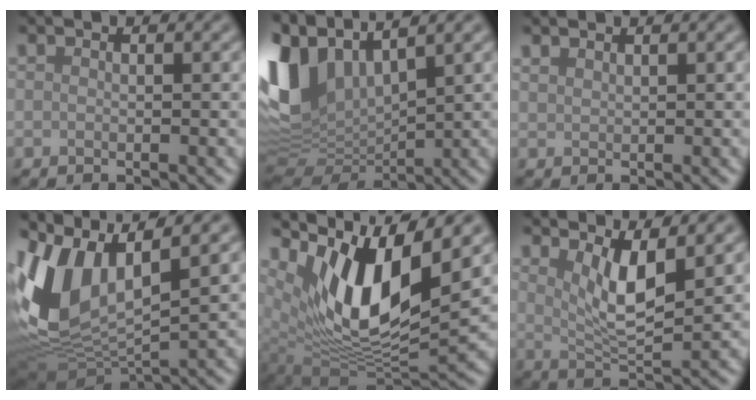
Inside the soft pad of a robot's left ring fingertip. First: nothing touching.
{"total": 11.0, "force": [4.0, 5.9, 8.4], "torque": [-0.216, 0.006, 0.073]}
{"total": 1.0, "force": [1.0, 0.1, 0.1], "torque": [-0.004, 0.001, 0.022]}
{"total": 10.3, "force": [2.8, 5.2, 8.4], "torque": [-0.201, 0.002, 0.052]}
{"total": 11.7, "force": [5.7, 4.2, 9.3], "torque": [-0.171, -0.006, 0.113]}
{"total": 4.4, "force": [2.0, 1.2, 3.7], "torque": [-0.073, -0.012, 0.041]}